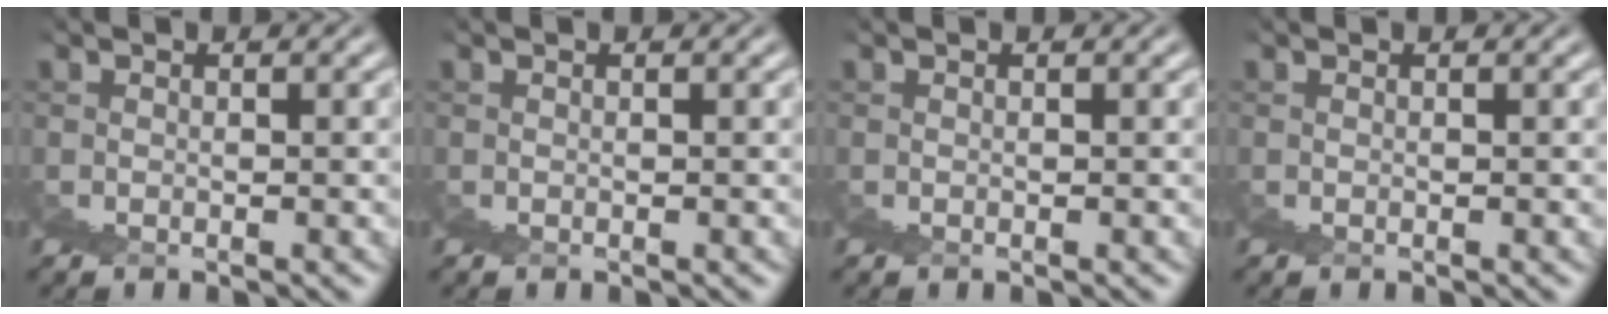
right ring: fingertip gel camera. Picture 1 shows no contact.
{"total": 0.0}
{"total": 0.0}
{"total": 0.0}